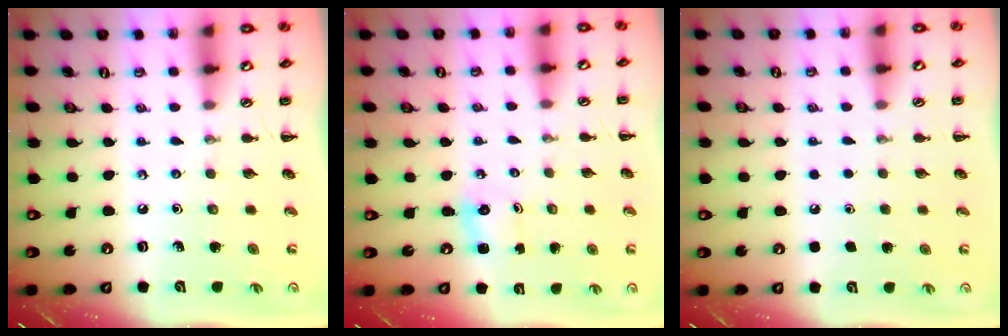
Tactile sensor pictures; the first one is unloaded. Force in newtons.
{"total": 1.1, "press": 1.1, "slide": 0.4}
{"total": 1.8, "press": 1.8, "slide": 0.1}